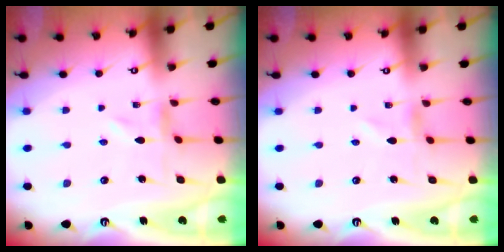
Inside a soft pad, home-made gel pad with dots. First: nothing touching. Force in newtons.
{"total": 1.0, "press": 0.9, "slide": 0.1}